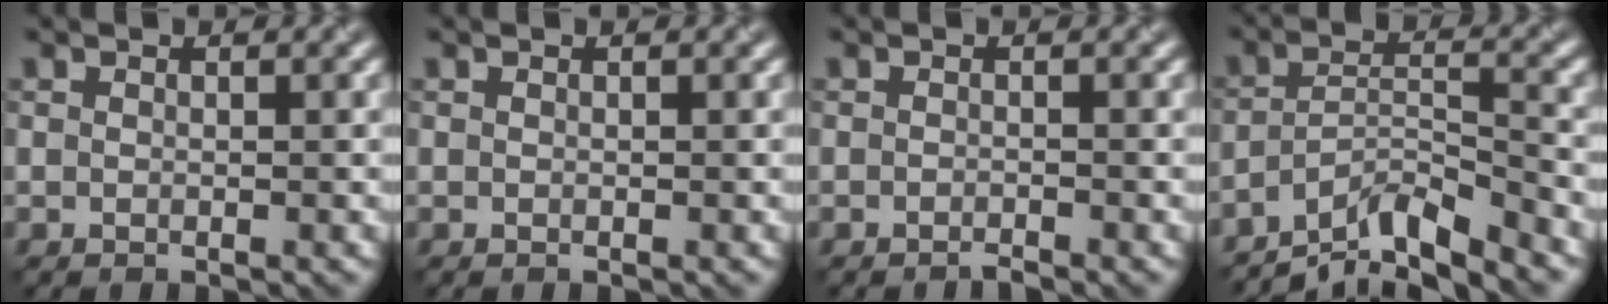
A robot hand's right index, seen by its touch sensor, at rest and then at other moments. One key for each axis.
{"total": 0.0}
{"total": 0.7, "fx": -0.7, "fy": 0.0, "fz": 0.1, "tx": -0.001, "ty": 0.002, "tz": -0.016}
{"total": 6.9, "fx": -5.9, "fy": 1.1, "fz": 3.4, "tx": -0.052, "ty": 0.008, "tz": -0.104}